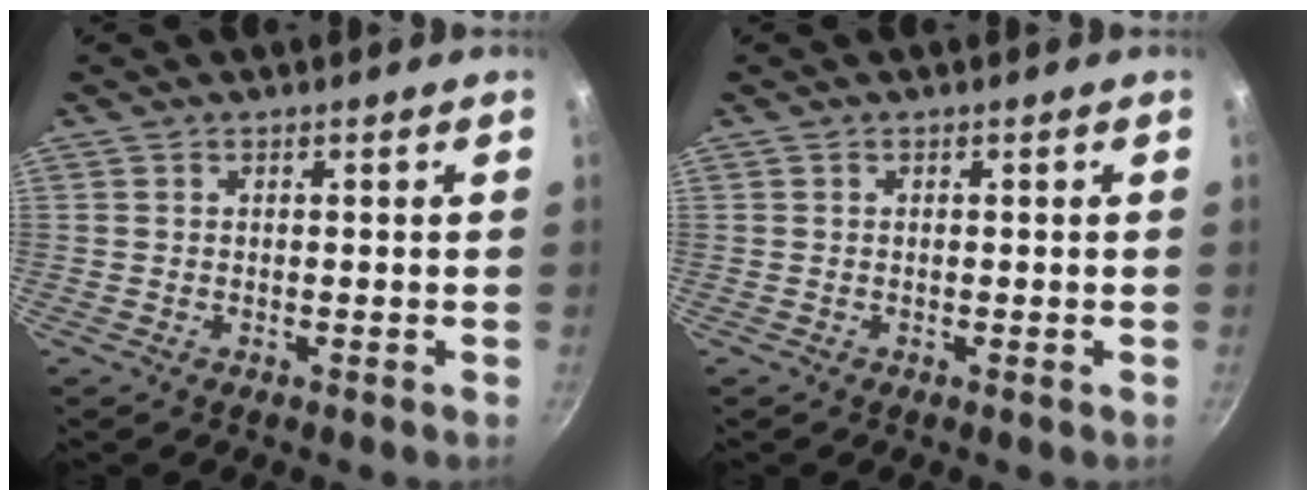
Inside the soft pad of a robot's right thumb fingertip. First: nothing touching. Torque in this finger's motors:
{"motor_torque": [-0.52, 0.19, -0.32, 0.14, -0.03]}